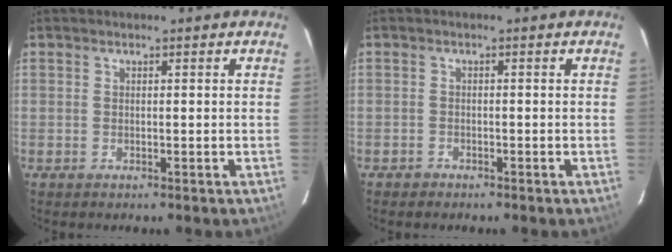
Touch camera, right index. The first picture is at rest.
{"total": 1.4, "force": [-1.1, 0.8, -0.2], "torque": [-0.003, 0.003, -0.019]}